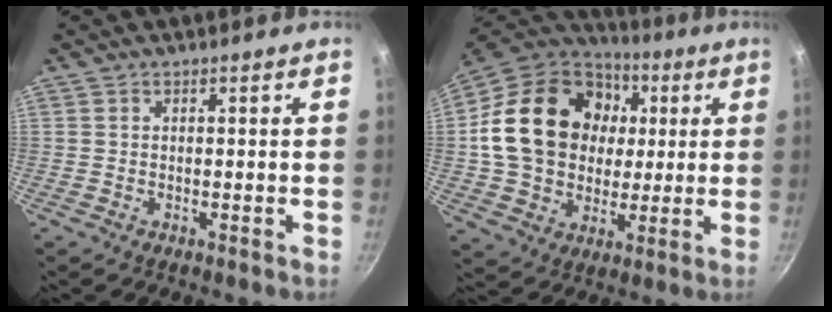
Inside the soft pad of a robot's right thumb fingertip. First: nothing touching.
{"total": 24.1, "force": [3.4, 19.0, 14.5], "torque": [-0.238, 0.024, 0.060]}